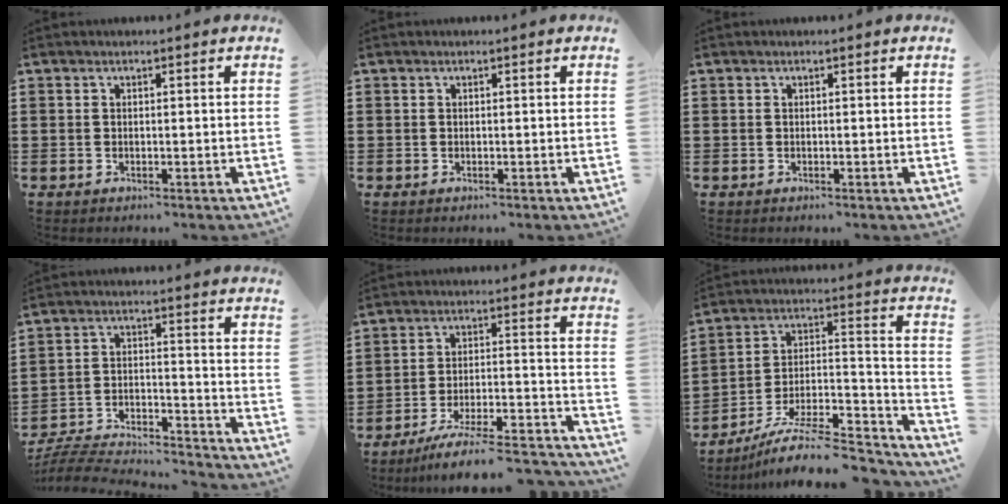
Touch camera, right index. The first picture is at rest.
{"total": 0.0}
{"total": 0.0}
{"total": 5.5, "force": [-5.4, 0.6, 1.1], "torque": [-0.028, -0.002, -0.112]}
{"total": 6.5, "force": [-5.5, 0.6, 3.5], "torque": [-0.056, -0.007, -0.106]}
{"total": 10.1, "force": [-8.5, 1.8, 5.1], "torque": [-0.074, 0.019, -0.163]}